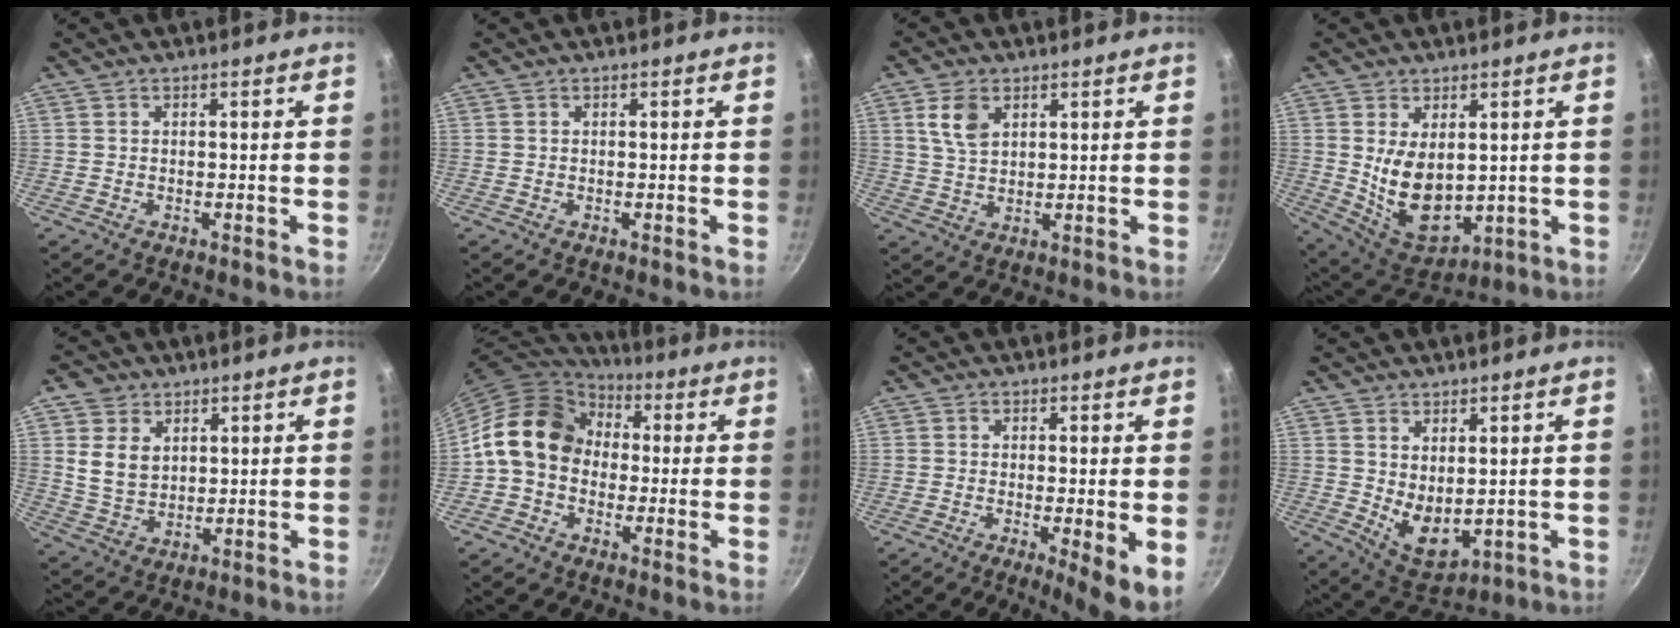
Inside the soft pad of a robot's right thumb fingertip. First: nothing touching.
{"total": 0.0}
{"total": 6.1, "force": [2.7, 3.7, 4.0], "torque": [-0.068, -0.008, 0.055]}
{"total": 12.1, "force": [1.5, 7.4, 9.5], "torque": [-0.141, -0.033, 0.056]}
{"total": 7.7, "force": [2.4, 5.9, 4.3], "torque": [-0.057, -0.015, 0.051]}
{"total": 13.8, "force": [0.3, 11.1, 8.1], "torque": [-0.110, 0.036, -0.015]}
{"total": 6.6, "force": [-1.1, 1.2, 6.4], "torque": [-0.089, -0.013, -0.016]}
{"total": 7.8, "force": [1.5, 4.6, 6.1], "torque": [-0.082, -0.030, 0.047]}